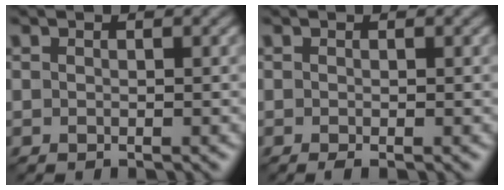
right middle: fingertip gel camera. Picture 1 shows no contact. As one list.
[{"total": 0.6, "force": [-0.3, 0.0, 0.5], "torque": [-0.012, -0.003, -0.005]}]